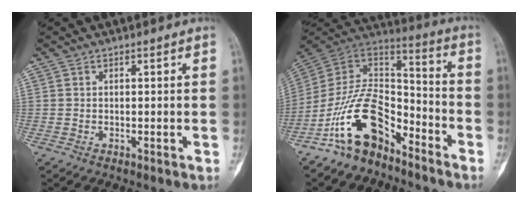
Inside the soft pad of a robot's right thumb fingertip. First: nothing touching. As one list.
[{"total": 16.1, "force": [-10.2, 8.2, 9.4], "torque": [-0.151, 0.102, -0.195]}]